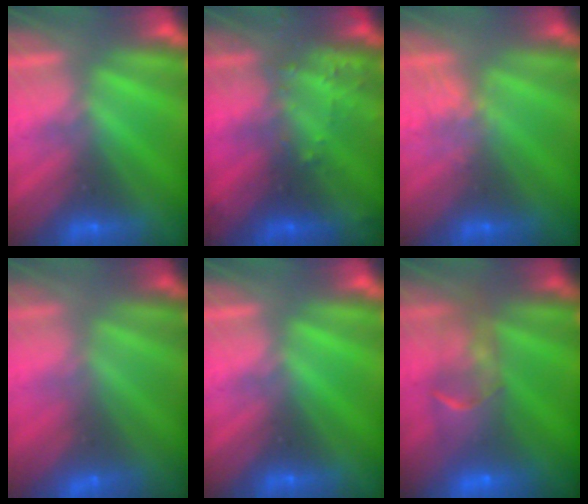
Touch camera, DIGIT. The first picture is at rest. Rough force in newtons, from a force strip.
{"total": 3.0}
{"total": 2.3}
{"total": 3.1}
{"total": 0.0}
{"total": 5.8}